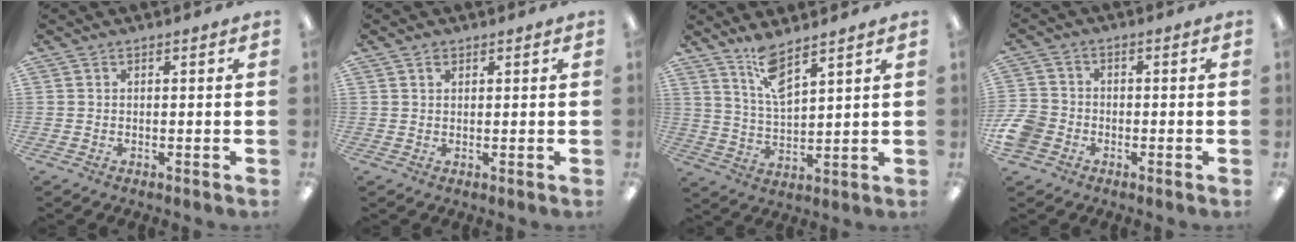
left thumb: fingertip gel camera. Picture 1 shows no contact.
{"total": 1.4, "force": [1.0, 0.9, 0.5], "torque": [-0.003, -0.003, 0.017]}
{"total": 8.5, "force": [6.6, 2.2, 4.8], "torque": [-0.096, -0.032, 0.118]}
{"total": 6.4, "force": [-2.4, 5.1, 2.9], "torque": [-0.072, 0.017, -0.046]}